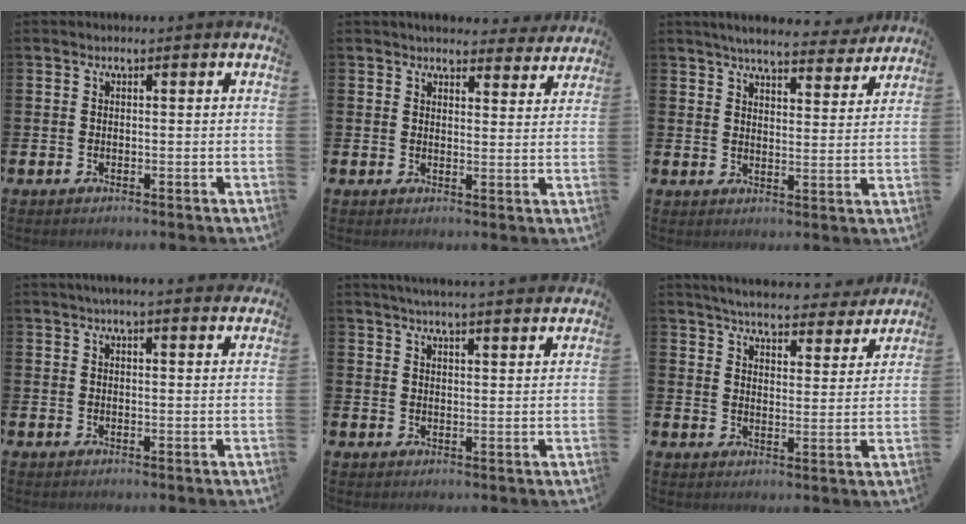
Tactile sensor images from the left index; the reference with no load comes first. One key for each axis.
{"total": 4.4, "fx": 4.2, "fy": 1.2, "fz": 0.4, "tx": -0.004, "ty": -0.026, "tz": 0.073}
{"total": 5.8, "fx": 5.5, "fy": 0.9, "fz": 1.7, "tx": -0.034, "ty": -0.033, "tz": 0.093}
{"total": 3.3, "fx": 3.2, "fy": 0.0, "fz": 0.9, "tx": -0.017, "ty": -0.013, "tz": 0.056}
{"total": 4.6, "fx": 4.5, "fy": -0.6, "fz": 0.8, "tx": -0.026, "ty": -0.023, "tz": 0.079}
{"total": 5.5, "fx": 5.3, "fy": 0.8, "fz": 1.3, "tx": -0.037, "ty": -0.039, "tz": 0.089}